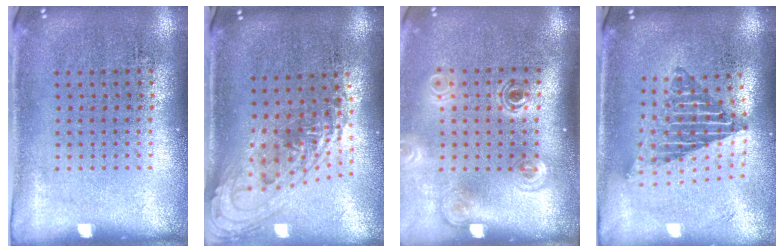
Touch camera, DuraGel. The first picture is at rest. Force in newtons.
{"total": 1.5, "press": 1.3, "slide": 0.7}
{"total": 1.9, "press": 1.3, "slide": 1.4}
{"total": 1.9, "press": 1.5, "slide": 1.3}